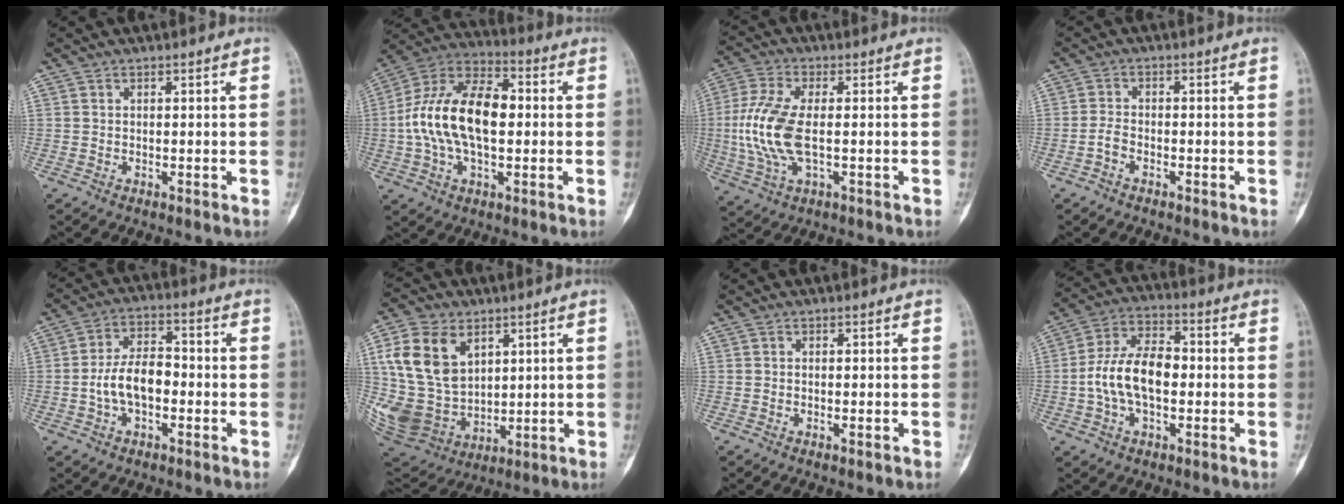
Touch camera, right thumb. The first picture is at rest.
{"total": 18.6, "force": [0.2, 10.5, 15.4], "torque": [-0.281, 0.034, 0.000]}
{"total": 12.1, "force": [-0.8, 5.4, 10.7], "torque": [-0.252, 0.001, -0.016]}
{"total": 2.3, "force": [-1.3, 1.2, 1.4], "torque": [-0.029, 0.012, -0.028]}
{"total": 9.0, "force": [-1.8, 5.3, 7.1], "torque": [-0.122, 0.032, -0.038]}
{"total": 18.4, "force": [5.8, 13.5, 11.1], "torque": [-0.202, -0.017, 0.134]}
{"total": 0.7, "force": [-0.3, 0.2, 0.6], "torque": [-0.011, 0.002, -0.003]}
{"total": 12.4, "force": [-1.1, 7.2, 10.1], "torque": [-0.185, 0.032, -0.025]}